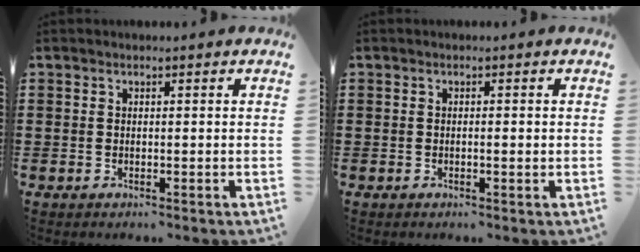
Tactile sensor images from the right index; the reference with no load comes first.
{"total": 0.7, "force": [-0.1, 0.1, 0.6], "torque": [-0.011, -0.002, -0.001]}